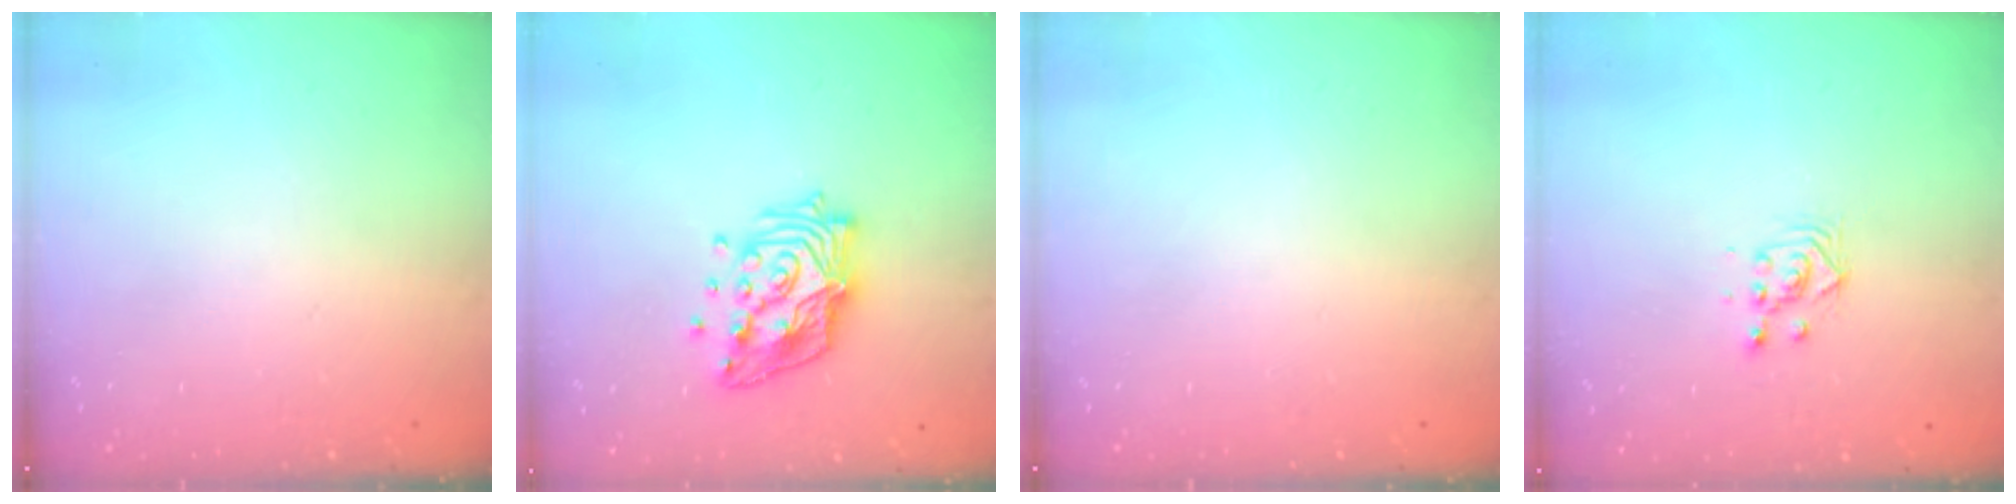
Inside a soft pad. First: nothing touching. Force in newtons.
{"total": 15.5, "press": 15.5, "slide": 1.2}
{"total": 0.0}
{"total": 2.8, "press": 2.8, "slide": 0.1}